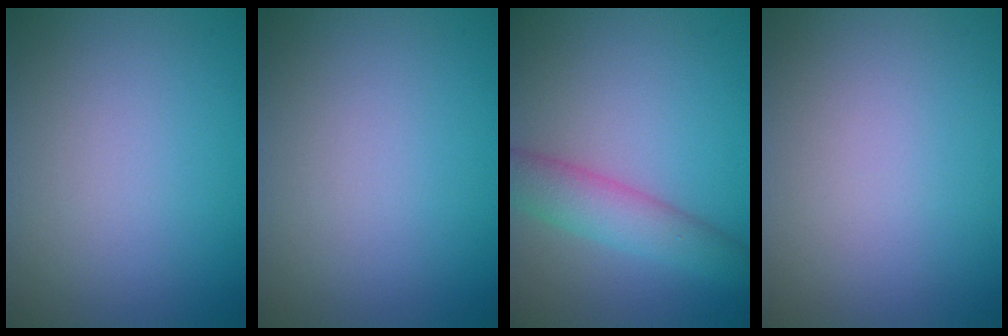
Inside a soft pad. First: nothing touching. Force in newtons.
{"total": 0.0}
{"total": 4.3, "press": 4.3, "slide": 0.0}
{"total": 0.0}